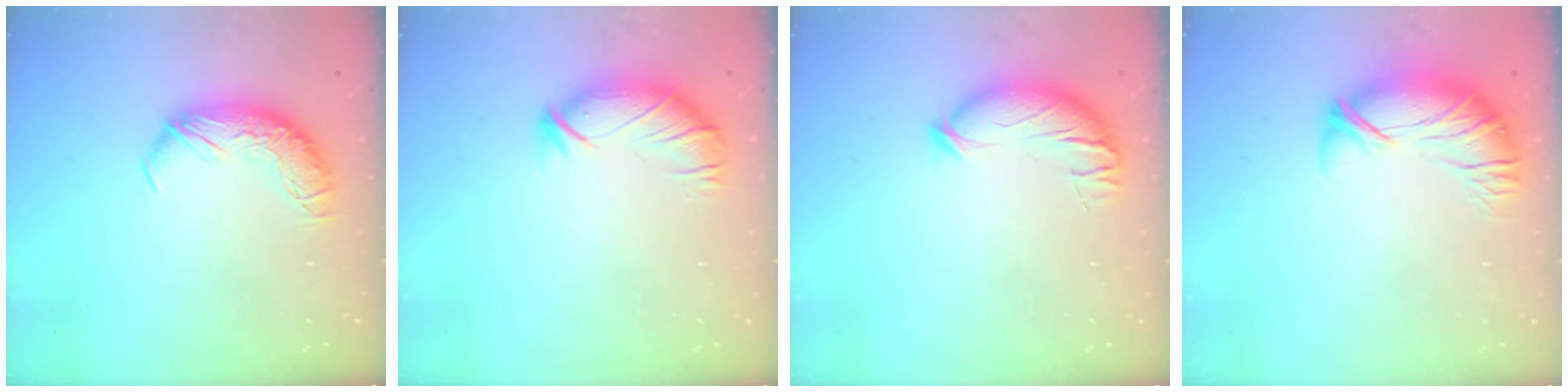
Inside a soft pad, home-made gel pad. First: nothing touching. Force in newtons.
{"total": 2.9, "press": 2.3, "slide": 1.7}
{"total": 4.5, "press": 4.3, "slide": 1.3}
{"total": 3.3, "press": 2.4, "slide": 2.3}